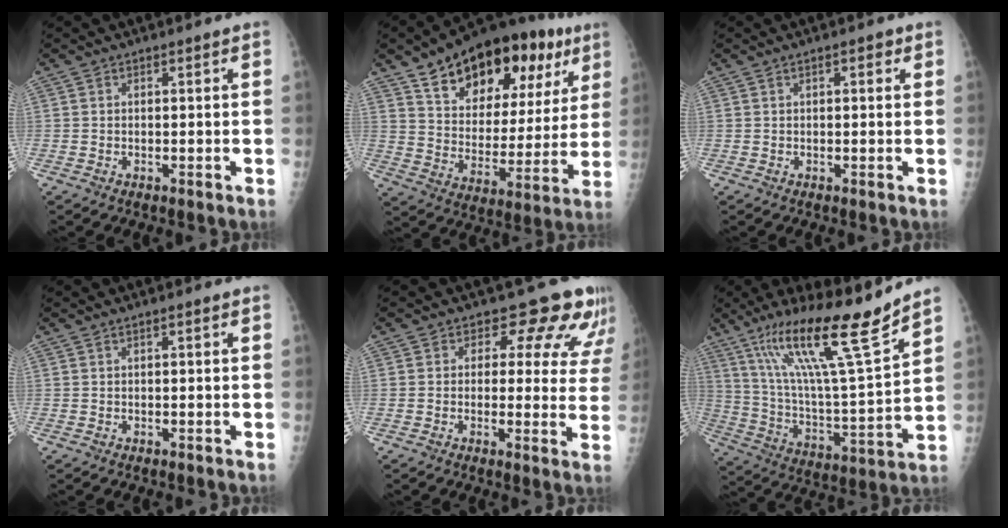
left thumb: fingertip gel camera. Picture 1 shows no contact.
{"total": 26.4, "force": [14.9, 13.6, 17.1], "torque": [-0.219, -0.019, 0.233]}
{"total": 1.8, "force": [0.8, 0.9, 1.3], "torque": [-0.010, 0.001, 0.009]}
{"total": 0.6, "force": [0.3, 0.2, 0.4], "torque": [-0.006, 0.001, 0.004]}
{"total": 11.0, "force": [8.4, 6.1, 3.7], "torque": [0.015, -0.036, 0.068]}
{"total": 21.8, "force": [14.8, 1.8, 15.9], "torque": [-0.251, -0.067, 0.264]}